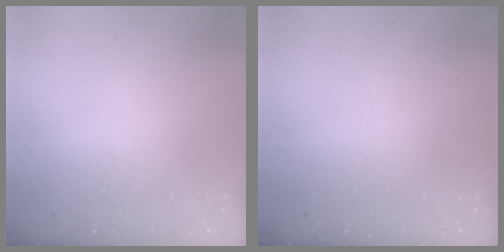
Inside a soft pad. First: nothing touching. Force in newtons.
{"total": 0.0}